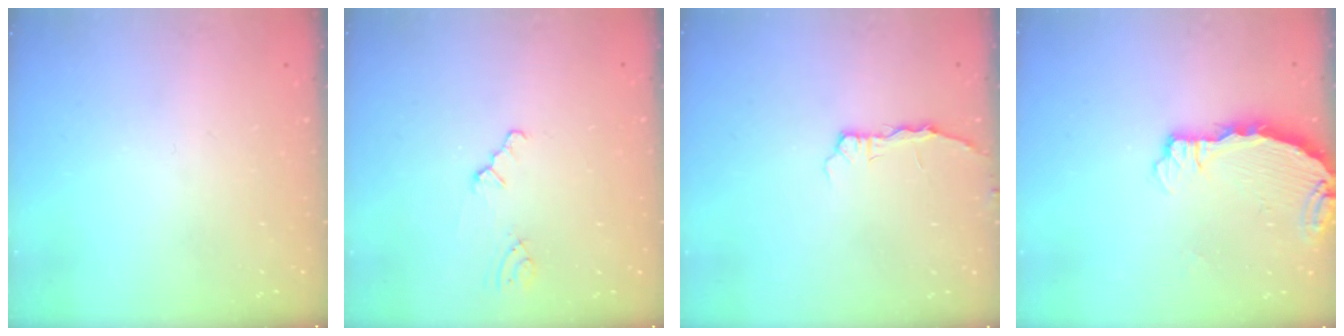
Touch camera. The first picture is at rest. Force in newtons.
{"total": 0.8, "press": 0.8, "slide": 0.2}
{"total": 2.8, "press": 2.8, "slide": 0.3}
{"total": 3.8, "press": 3.7, "slide": 0.3}